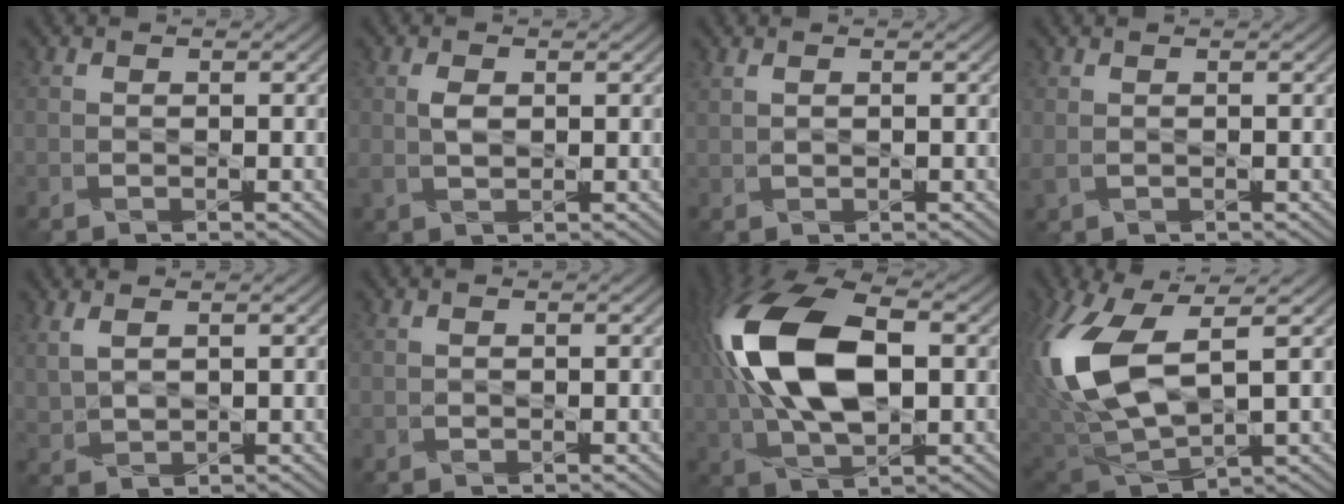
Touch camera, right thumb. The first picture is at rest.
{"total": 2.1, "force": [0.5, 1.0, 1.8], "torque": [-0.044, 0.001, 0.011]}
{"total": 1.0, "force": [0.7, 0.2, 0.7], "torque": [-0.024, 0.001, 0.019]}
{"total": 0.9, "force": [0.4, 0.4, 0.7], "torque": [-0.025, 0.000, 0.011]}
{"total": 3.1, "force": [1.9, 1.2, 2.1], "torque": [-0.061, 0.003, 0.047]}
{"total": 0.0}
{"total": 16.3, "force": [1.9, 8.6, 13.7], "torque": [-0.308, 0.023, 0.027]}
{"total": 15.1, "force": [2.6, 7.1, 13.0], "torque": [-0.325, -0.001, 0.056]}